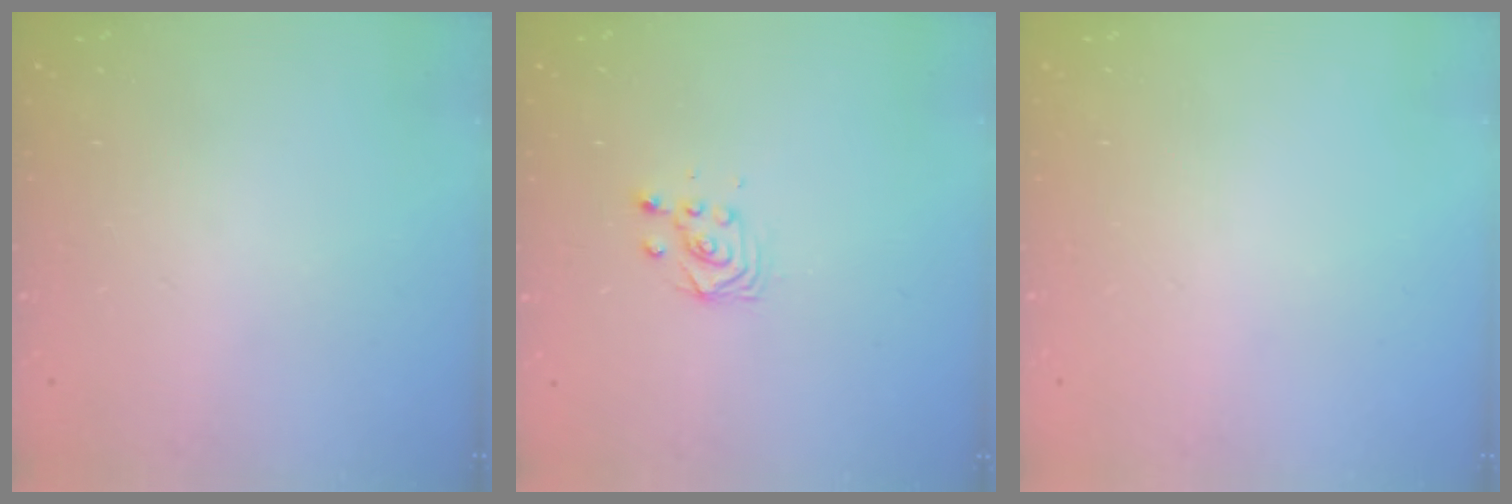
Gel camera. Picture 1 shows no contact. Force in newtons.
{"total": 2.9, "press": 2.9, "slide": 0.1}
{"total": 0.0}